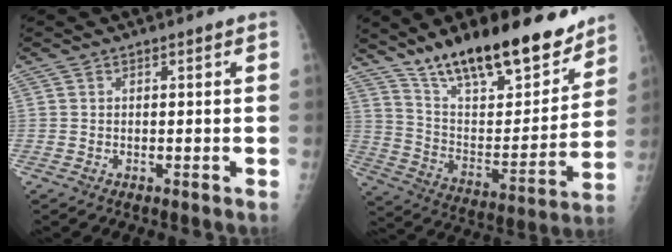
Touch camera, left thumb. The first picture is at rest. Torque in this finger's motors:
{"motor_torque": [0.90, 0.86, 1.40, -1.37, 0.11]}